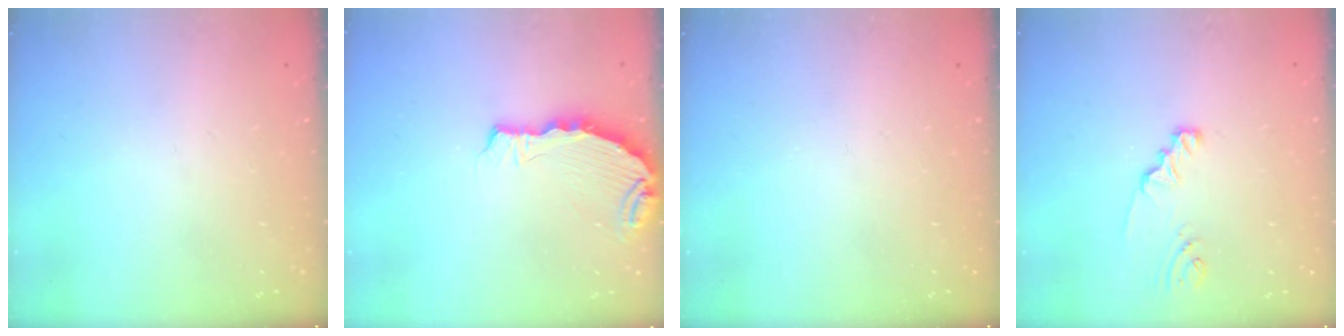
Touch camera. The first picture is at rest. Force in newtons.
{"total": 6.0, "press": 5.8, "slide": 1.5}
{"total": 0.0}
{"total": 2.1, "press": 2.1, "slide": 0.2}